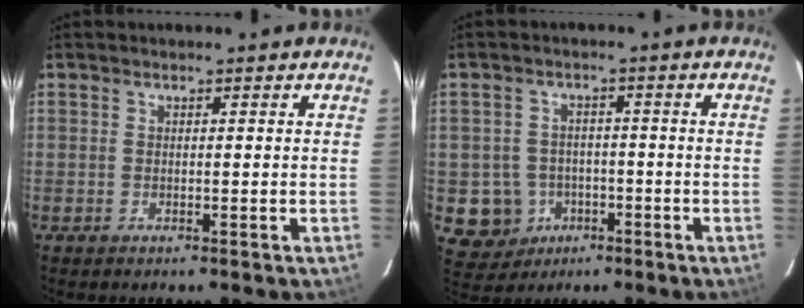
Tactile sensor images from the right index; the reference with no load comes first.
{"total": 8.1, "force": [-2.8, 7.4, 1.4], "torque": [-0.059, 0.021, -0.026]}